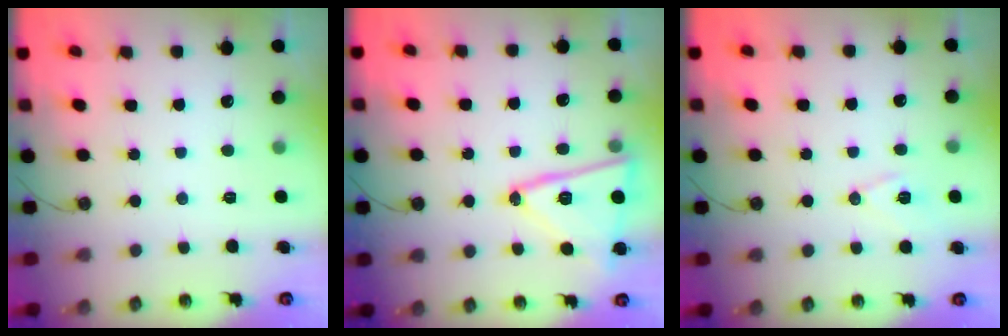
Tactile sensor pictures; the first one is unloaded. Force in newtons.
{"total": 16.7, "press": 16.7, "slide": 0.7}
{"total": 8.9, "press": 8.2, "slide": 3.5}